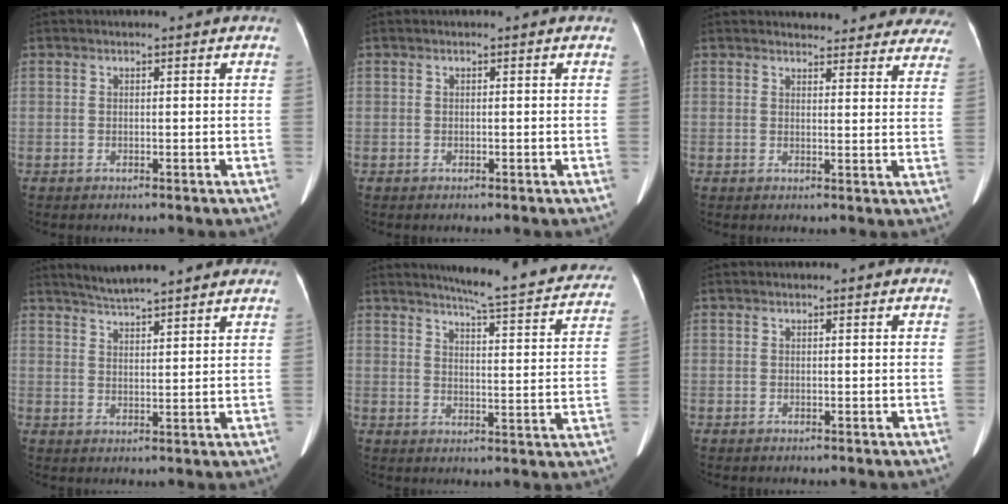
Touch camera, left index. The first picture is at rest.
{"total": 0.0}
{"total": 18.4, "force": [17.3, 4.7, 3.9], "torque": [-0.025, -0.038, 0.177]}
{"total": 10.7, "force": [9.5, 1.1, 4.8], "torque": [-0.072, 0.024, 0.133]}
{"total": 18.9, "force": [17.1, 1.6, 7.8], "torque": [-0.096, -0.049, 0.197]}
{"total": 0.0}